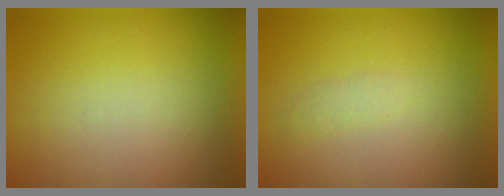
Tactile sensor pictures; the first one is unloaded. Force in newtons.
{"total": 1.4}